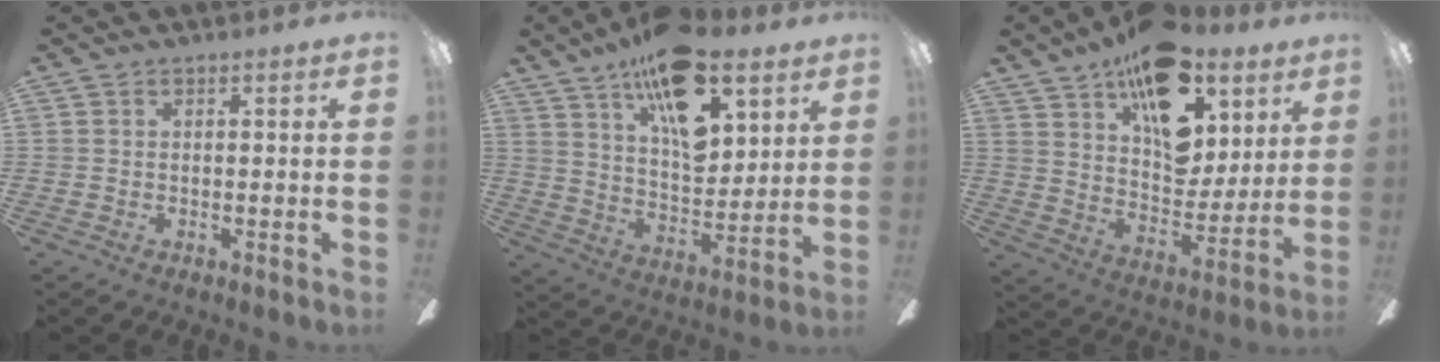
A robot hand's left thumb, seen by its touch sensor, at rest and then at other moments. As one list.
[{"total": 20.2, "force": [12.1, 9.5, 13.1], "torque": [-0.200, -0.060, 0.206]}, {"total": 21.3, "force": [13.1, 11.8, 12.0], "torque": [-0.179, -0.076, 0.230]}]